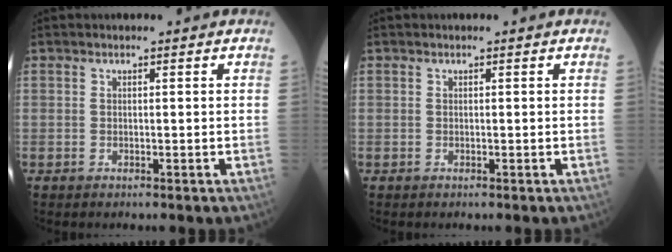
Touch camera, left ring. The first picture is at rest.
{"total": 0.0}